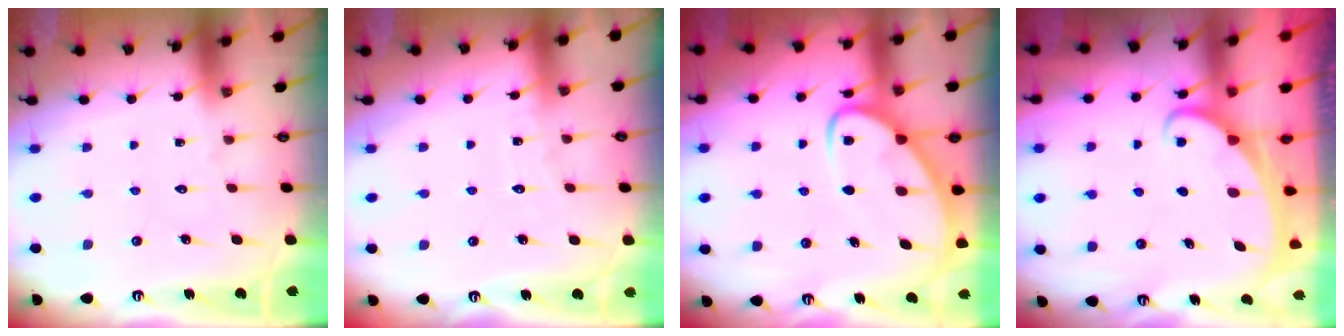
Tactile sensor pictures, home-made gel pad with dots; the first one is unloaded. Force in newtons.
{"total": 3.0, "press": 3.0, "slide": 0.4}
{"total": 6.4, "press": 6.3, "slide": 0.8}
{"total": 1.9, "press": 1.9, "slide": 0.1}